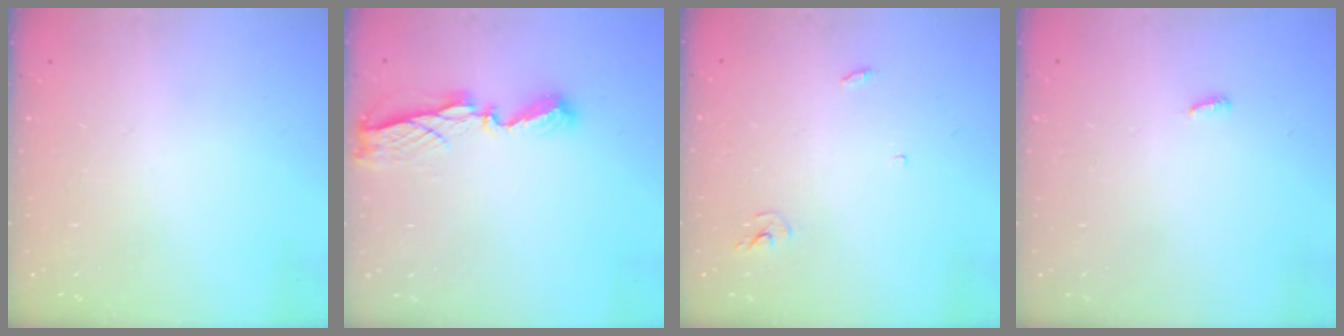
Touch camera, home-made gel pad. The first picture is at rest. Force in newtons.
{"total": 6.7, "press": 6.7, "slide": 0.2}
{"total": 2.9, "press": 2.9, "slide": 0.2}
{"total": 2.9, "press": 2.9, "slide": 0.2}